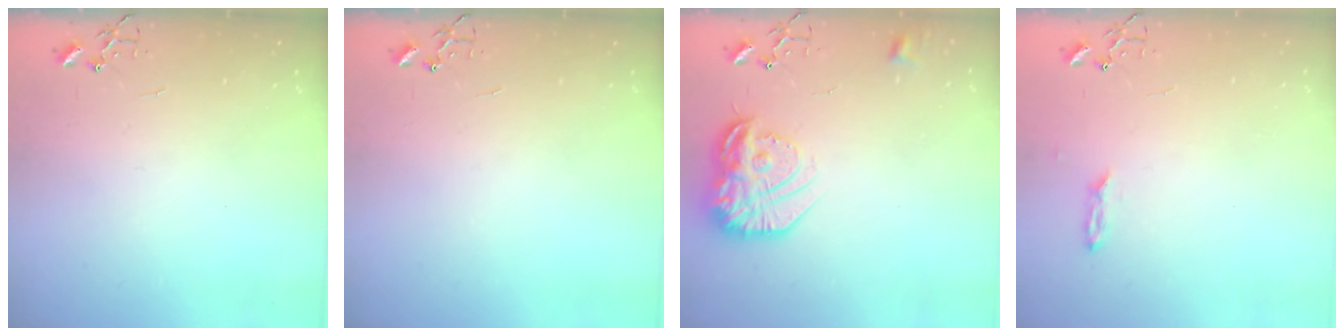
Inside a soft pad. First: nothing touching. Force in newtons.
{"total": 0.0}
{"total": 18.4, "press": 18.3, "slide": 1.7}
{"total": 2.3, "press": 2.2, "slide": 0.4}